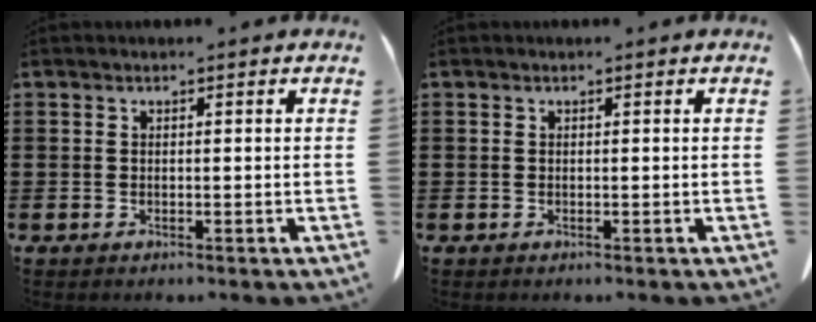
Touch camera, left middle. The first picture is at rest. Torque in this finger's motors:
{"motor_torque": [-0.05, 0.05, 0.00, 0.00]}